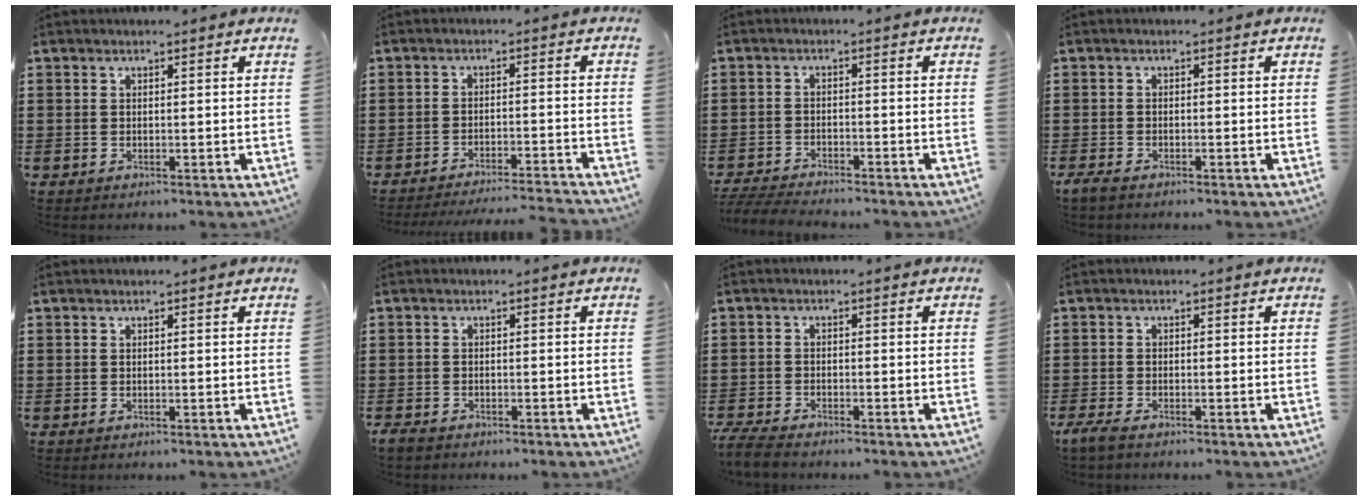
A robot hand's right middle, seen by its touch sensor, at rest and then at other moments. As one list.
[{"total": 3.3, "force": [-3.2, -0.4, 0.7], "torque": [-0.015, -0.003, -0.067]}, {"total": 4.0, "force": [-3.9, 0.2, 0.8], "torque": [-0.028, -0.008, -0.083]}, {"total": 1.9, "force": [-1.6, 0.3, 1.1], "torque": [-0.037, -0.005, -0.034]}, {"total": 0.0}, {"total": 1.5, "force": [-1.4, 0.5, 0.3], "torque": [-0.018, -0.002, -0.030]}, {"total": 3.0, "force": [-2.8, 0.1, 1.0], "torque": [-0.032, -0.007, -0.060]}, {"total": 2.0, "force": [-1.5, 0.3, 1.3], "torque": [-0.039, -0.006, -0.032]}]